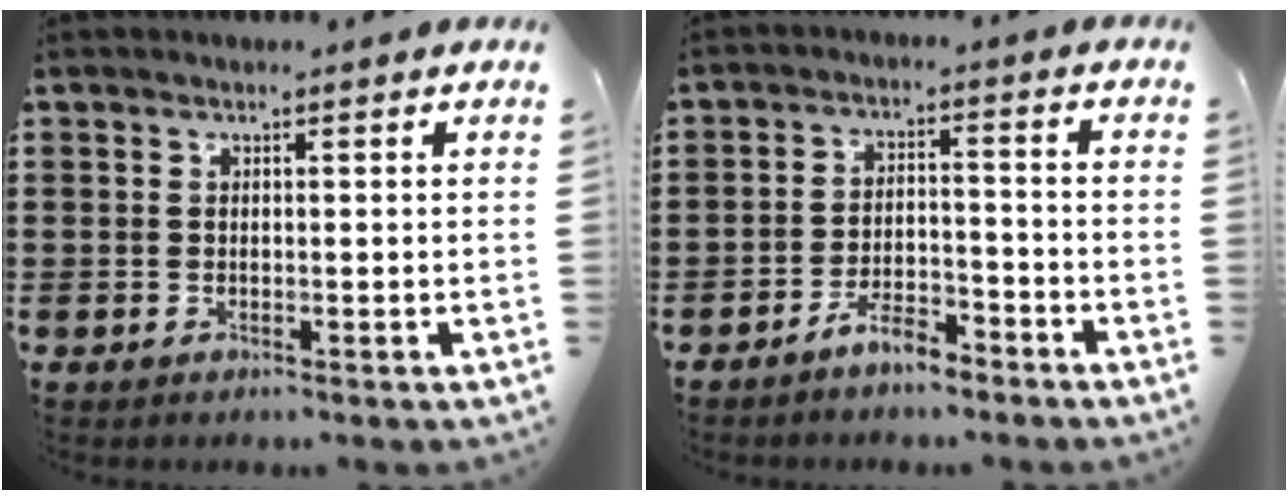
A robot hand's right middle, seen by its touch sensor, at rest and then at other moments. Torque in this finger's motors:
{"motor_torque": [1.52, -0.62, 0.14, 0.05]}